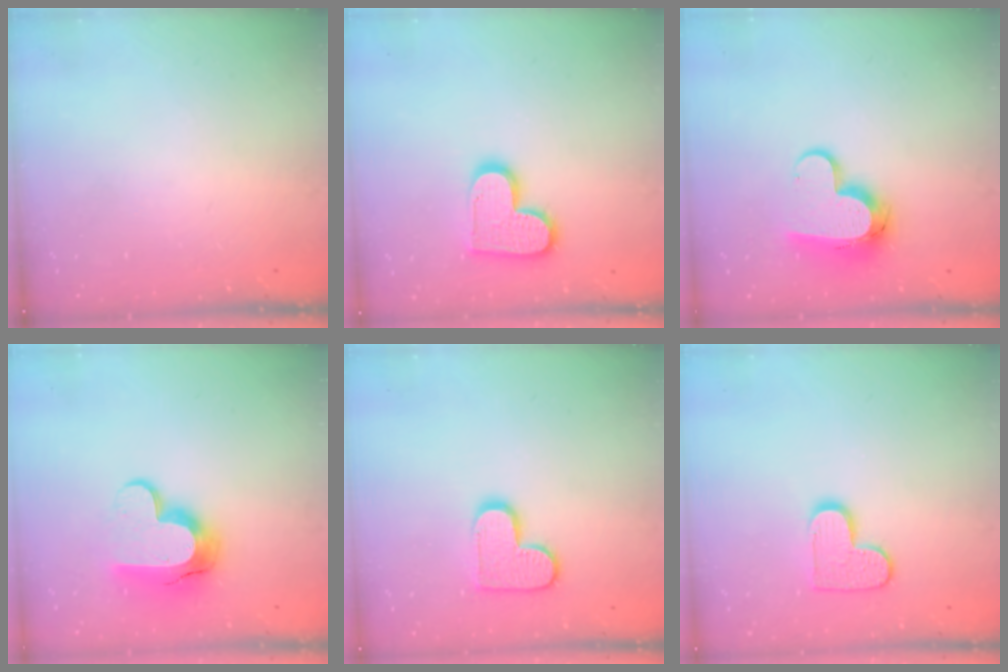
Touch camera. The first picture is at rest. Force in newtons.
{"total": 13.8, "press": 13.7, "slide": 1.1}
{"total": 11.9, "press": 11.8, "slide": 1.1}
{"total": 14.0, "press": 14.0, "slide": 1.0}
{"total": 12.0, "press": 12.0, "slide": 0.7}
{"total": 10.4, "press": 10.4, "slide": 0.6}